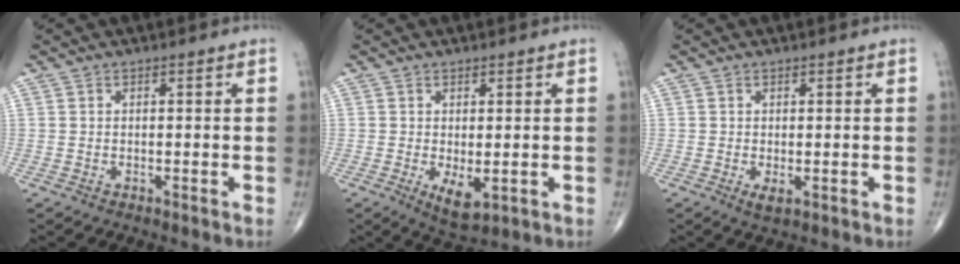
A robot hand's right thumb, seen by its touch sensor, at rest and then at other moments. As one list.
[{"total": 4.7, "force": [-0.8, 2.0, 4.1], "torque": [-0.064, -0.015, -0.003]}, {"total": 1.8, "force": [-0.3, 0.8, 1.6], "torque": [-0.028, -0.006, -0.001]}]